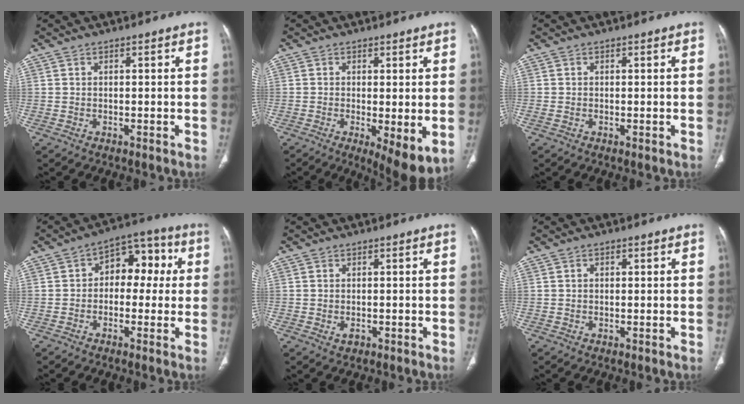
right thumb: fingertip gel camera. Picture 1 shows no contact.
{"total": 7.6, "force": [-1.4, 2.3, 7.1], "torque": [-0.112, -0.026, -0.020]}
{"total": 0.8, "force": [-0.1, 0.4, 0.6], "torque": [-0.016, -0.003, -0.002]}
{"total": 10.1, "force": [1.0, 6.9, 7.3], "torque": [-0.053, 0.036, 0.002]}
{"total": 1.4, "force": [-0.4, 1.0, 0.9], "torque": [-0.015, 0.002, -0.004]}
{"total": 0.9, "force": [0.2, 0.7, 0.5], "torque": [-0.005, 0.002, 0.002]}